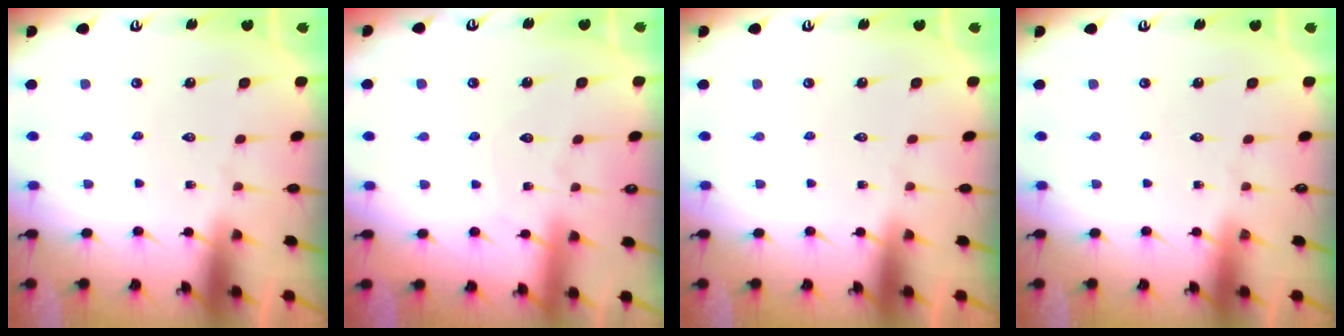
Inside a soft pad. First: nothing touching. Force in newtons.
{"total": 5.4, "press": 5.3, "slide": 0.5}
{"total": 0.0}
{"total": 0.0}